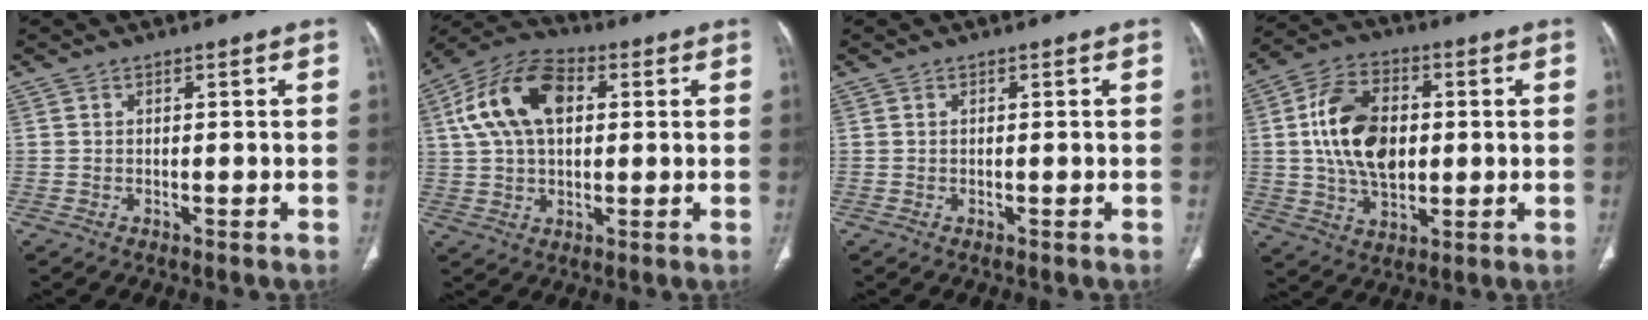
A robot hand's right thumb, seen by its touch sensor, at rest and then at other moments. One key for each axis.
{"total": 14.7, "fx": 3.7, "fy": 8.9, "fz": 11.2, "tx": -0.204, "ty": 0.022, "tz": 0.061}
{"total": 0.0}
{"total": 15.0, "fx": 1.4, "fy": 9.7, "fz": 11.4, "tx": -0.186, "ty": 0.007, "tz": 0.025}